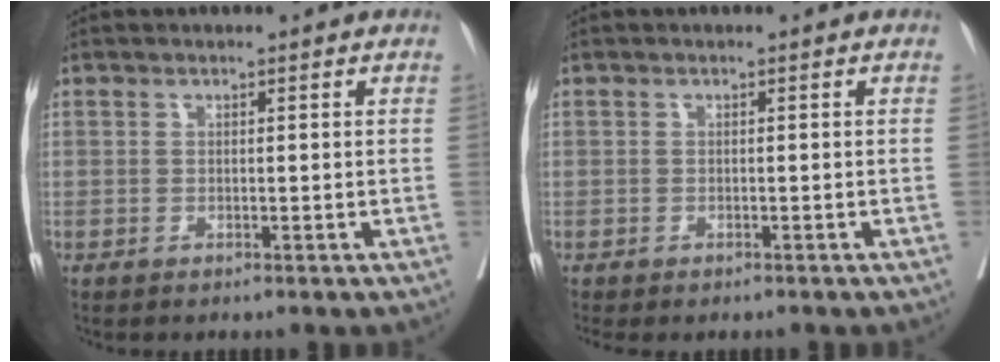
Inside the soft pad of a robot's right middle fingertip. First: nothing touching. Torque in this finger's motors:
{"motor_torque": [0.36, -0.82, -0.01, -0.01]}